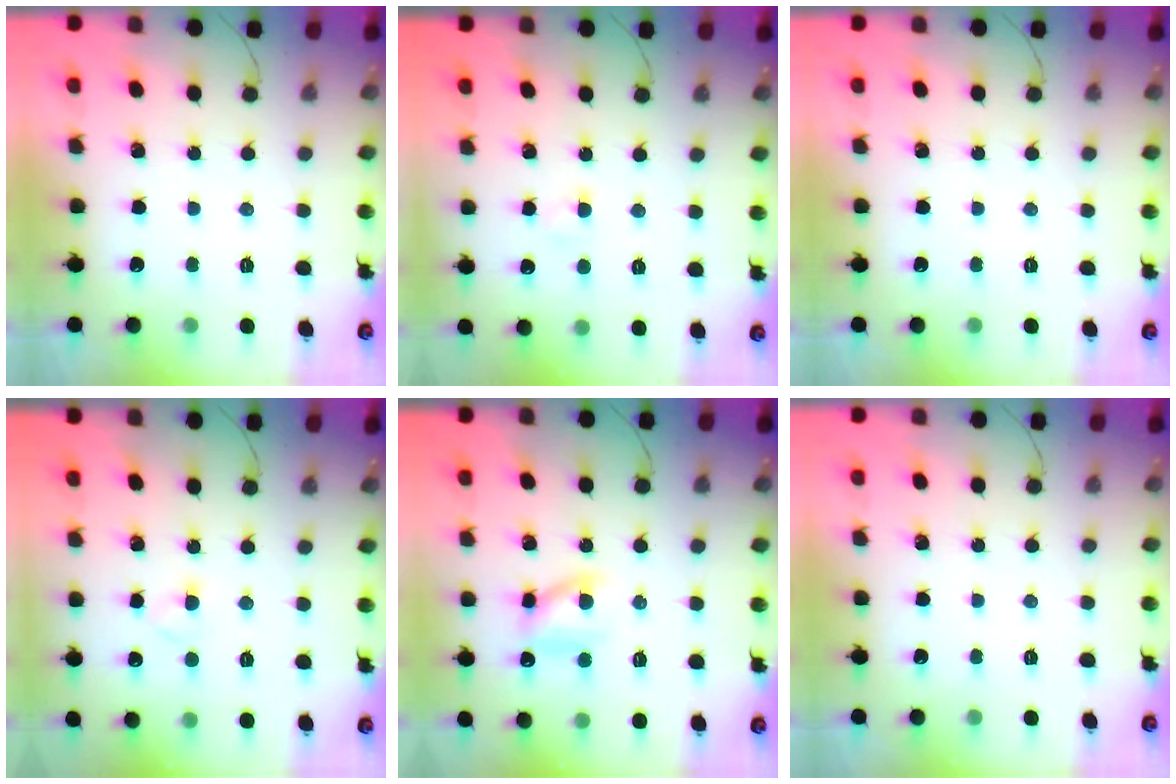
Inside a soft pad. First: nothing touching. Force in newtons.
{"total": 2.3, "press": 2.2, "slide": 0.9}
{"total": 0.0}
{"total": 2.1, "press": 1.9, "slide": 0.9}
{"total": 8.3, "press": 8.2, "slide": 1.4}
{"total": 0.0}